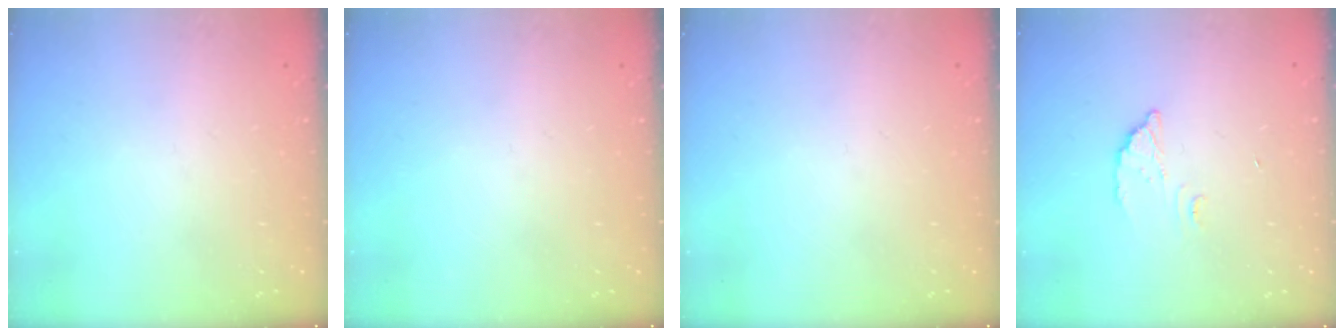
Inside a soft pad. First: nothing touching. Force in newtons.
{"total": 0.0}
{"total": 0.0}
{"total": 2.8, "press": 2.8, "slide": 0.2}